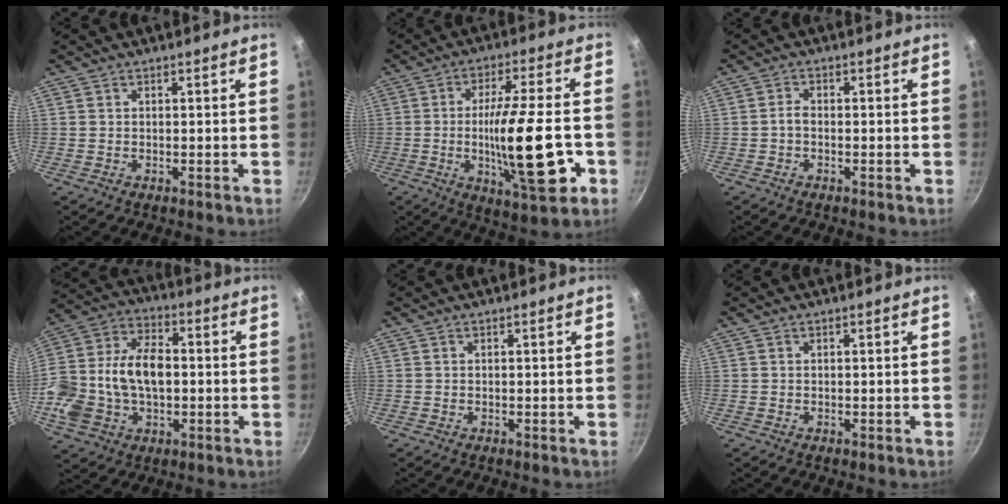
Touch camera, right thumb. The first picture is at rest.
{"total": 18.5, "force": [-4.1, 4.5, 17.5], "torque": [-0.276, 0.004, -0.064]}
{"total": 1.6, "force": [-0.6, 0.9, 1.2], "torque": [-0.025, 0.011, -0.017]}
{"total": 20.0, "force": [-0.9, 13.4, 14.9], "torque": [-0.286, 0.038, -0.018]}
{"total": 0.0}
{"total": 0.0}